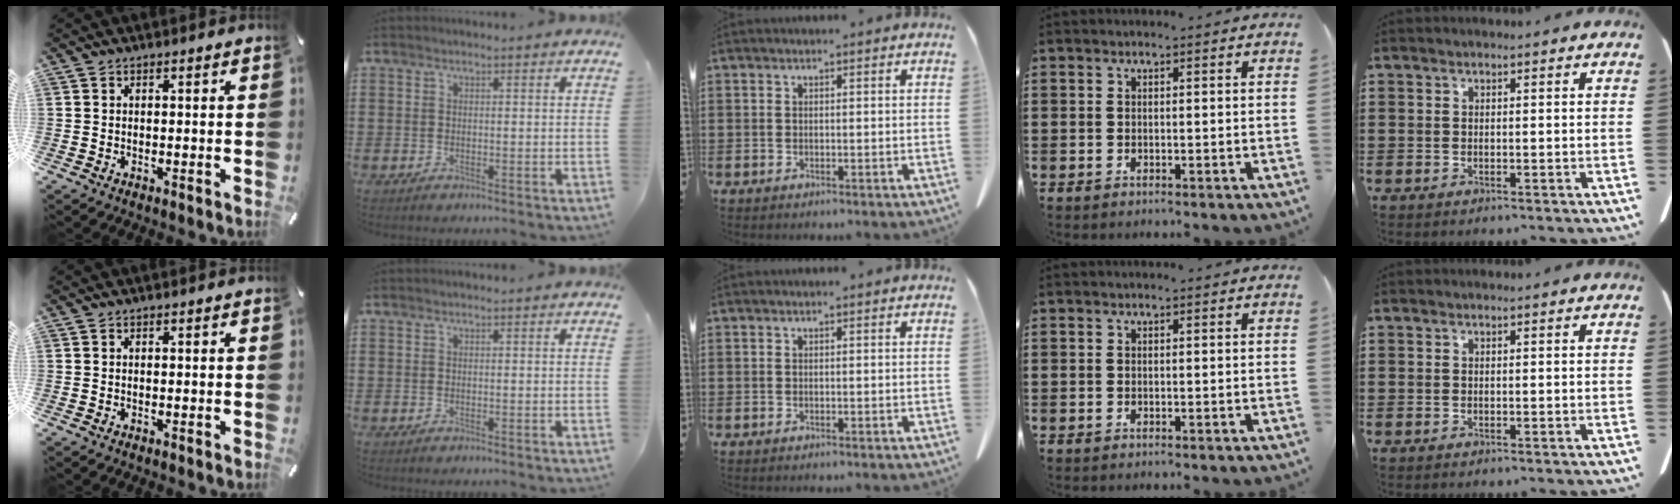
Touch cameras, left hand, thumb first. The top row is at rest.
{}